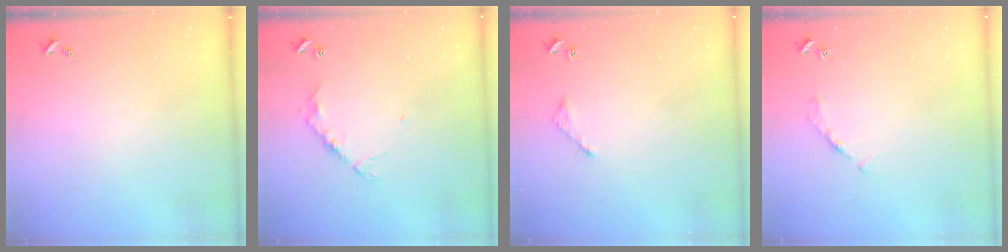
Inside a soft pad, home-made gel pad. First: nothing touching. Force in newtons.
{"total": 8.1, "press": 8.1, "slide": 0.7}
{"total": 3.0, "press": 3.0, "slide": 0.4}
{"total": 2.7, "press": 2.7, "slide": 0.4}